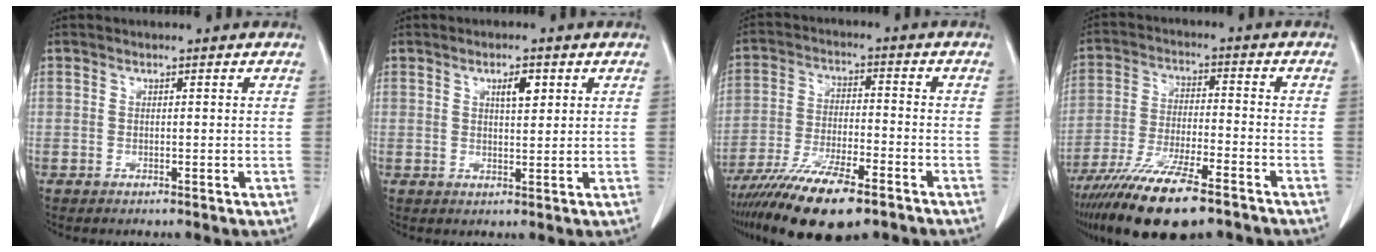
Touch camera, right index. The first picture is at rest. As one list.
[{"total": 3.1, "force": [1.4, 0.9, 2.6], "torque": [-0.043, -0.001, 0.023]}, {"total": 14.9, "force": [-10.6, 3.3, 9.9], "torque": [-0.187, -0.033, -0.184]}, {"total": 15.6, "force": [-11.3, 2.8, 10.4], "torque": [-0.199, -0.039, -0.196]}]